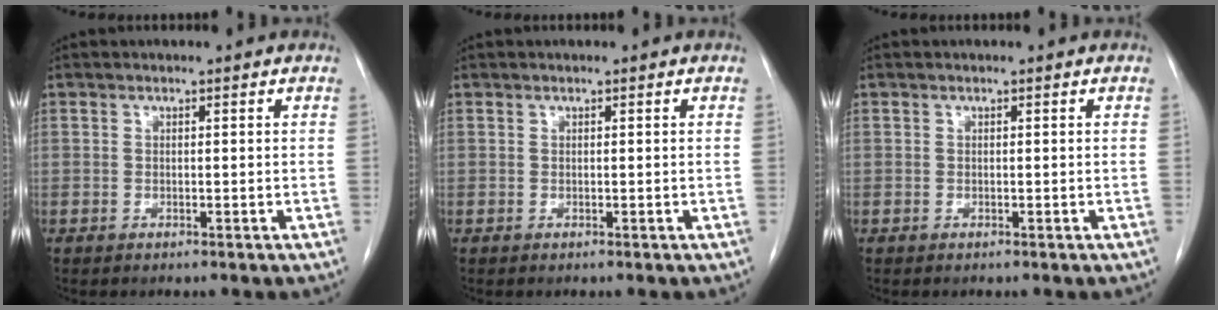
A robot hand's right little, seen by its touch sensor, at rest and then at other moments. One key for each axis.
{"total": 0.0}
{"total": 0.0}